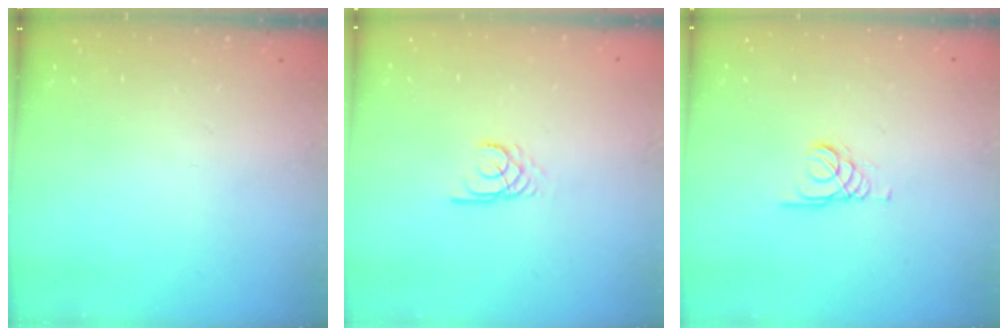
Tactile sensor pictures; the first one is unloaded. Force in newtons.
{"total": 2.1, "press": 2.1, "slide": 0.0}
{"total": 1.5, "press": 1.4, "slide": 0.1}